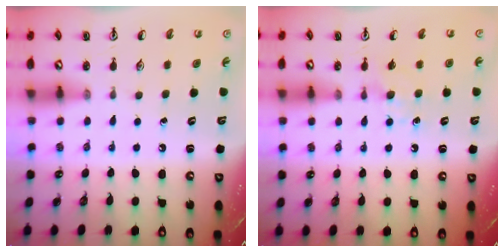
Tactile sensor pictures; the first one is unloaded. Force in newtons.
{"total": 5.8, "press": 5.8, "slide": 0.7}